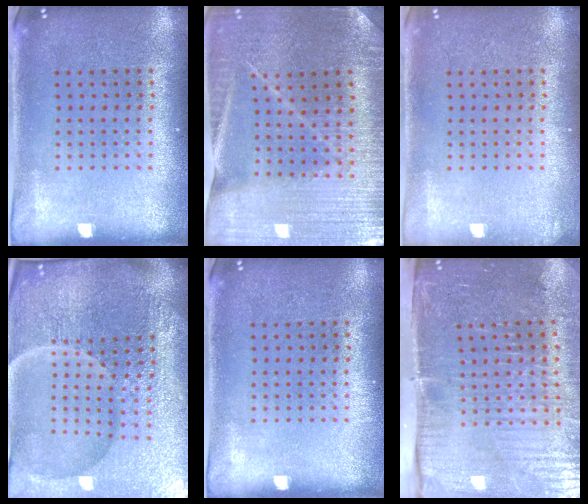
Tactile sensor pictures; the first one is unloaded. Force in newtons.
{"total": 3.0, "press": 3.0, "slide": 0.3}
{"total": 0.6, "press": 0.6, "slide": 0.0}
{"total": 6.5, "press": 5.8, "slide": 2.9}
{"total": 0.0}
{"total": 5.3, "press": 4.4, "slide": 2.9}